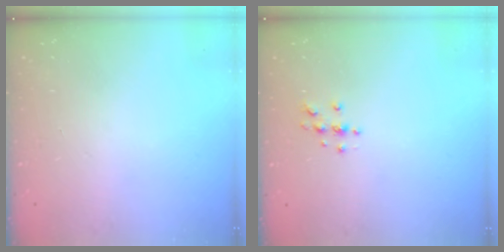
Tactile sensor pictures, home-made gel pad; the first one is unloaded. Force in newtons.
{"total": 3.8, "press": 3.8, "slide": 0.4}